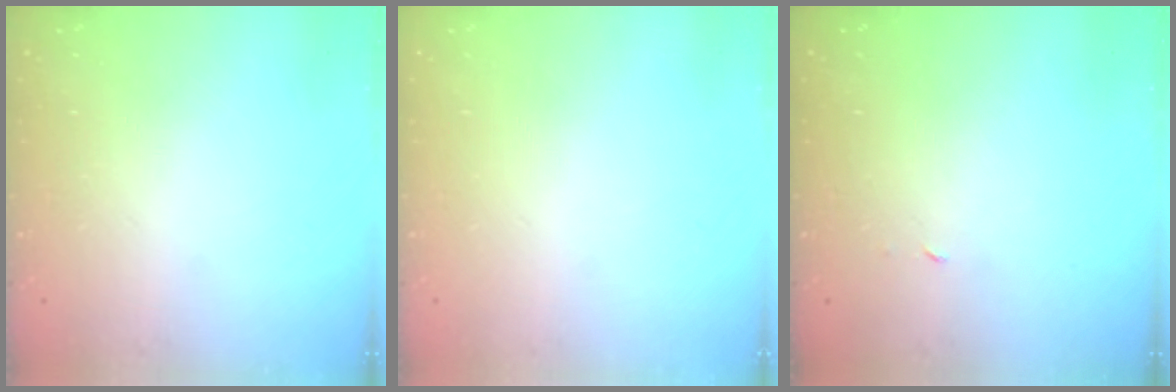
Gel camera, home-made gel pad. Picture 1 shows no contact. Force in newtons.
{"total": 0.0}
{"total": 1.8, "press": 1.8, "slide": 0.1}